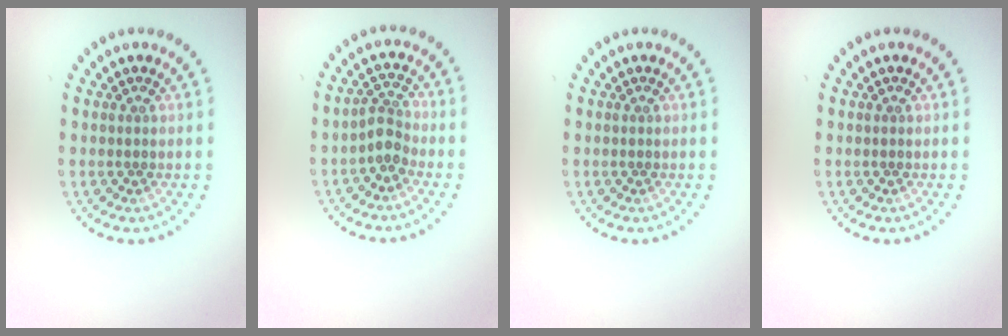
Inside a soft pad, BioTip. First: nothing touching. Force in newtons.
{"total": 2.0, "press": 1.6, "slide": 1.2}
{"total": 0.0}
{"total": 0.0}